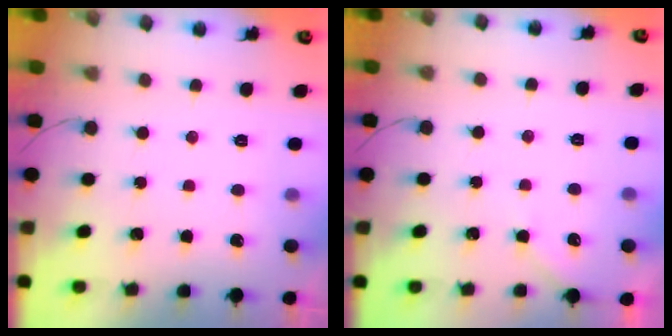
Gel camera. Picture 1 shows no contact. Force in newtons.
{"total": 2.7, "press": 2.6, "slide": 0.5}